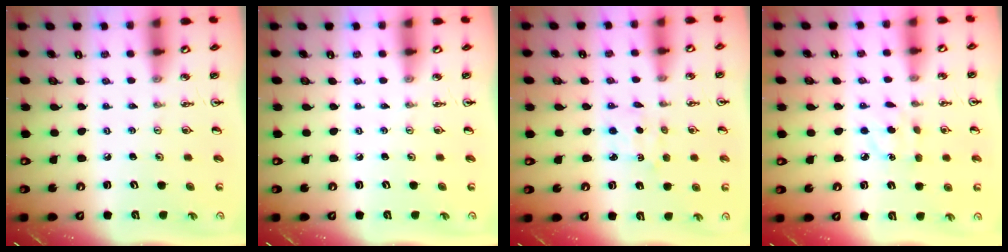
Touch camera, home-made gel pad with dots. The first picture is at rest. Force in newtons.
{"total": 0.0}
{"total": 3.1, "press": 3.1, "slide": 0.2}
{"total": 6.0, "press": 6.0, "slide": 0.7}